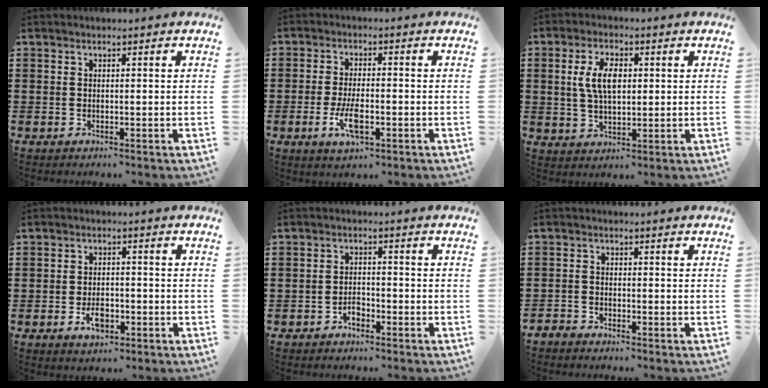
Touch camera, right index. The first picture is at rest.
{"total": 5.7, "force": [-1.9, 2.1, 4.9], "torque": [-0.101, -0.002, -0.036]}
{"total": 6.5, "force": [1.1, 3.3, 5.5], "torque": [-0.114, 0.007, 0.014]}
{"total": 3.8, "force": [-1.5, 2.0, 2.9], "torque": [-0.057, 0.000, -0.027]}
{"total": 2.1, "force": [-1.6, 1.0, 0.9], "torque": [-0.022, 0.002, -0.034]}
{"total": 1.7, "force": [-1.7, 0.4, 0.0], "torque": [-0.006, 0.003, -0.036]}